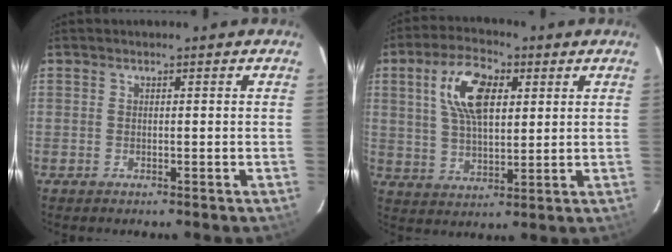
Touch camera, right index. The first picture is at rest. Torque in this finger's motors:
{"motor_torque": [0.68, 0.23, 0.50, 0.16]}